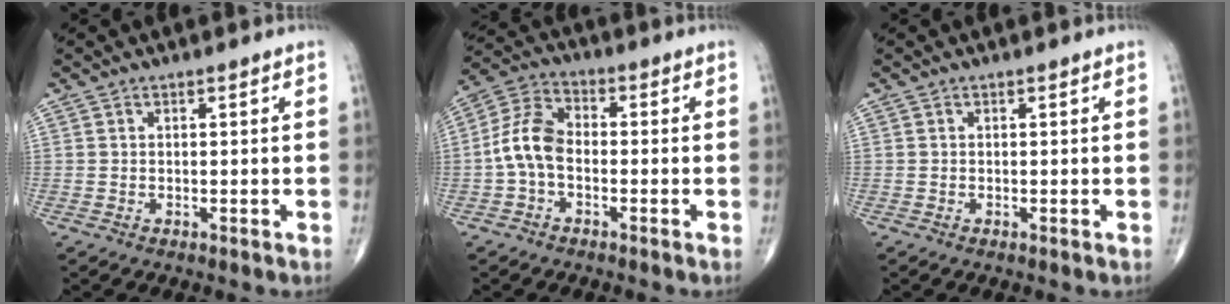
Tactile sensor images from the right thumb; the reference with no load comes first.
{"total": 8.3, "force": [-1.5, 5.1, 6.3], "torque": [-0.123, 0.029, -0.042]}
{"total": 0.0}